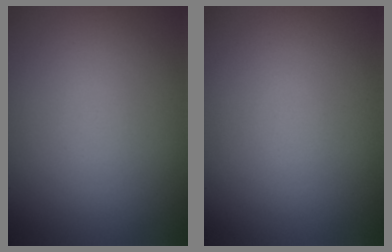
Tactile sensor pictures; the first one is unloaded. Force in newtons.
{"total": 0.0}